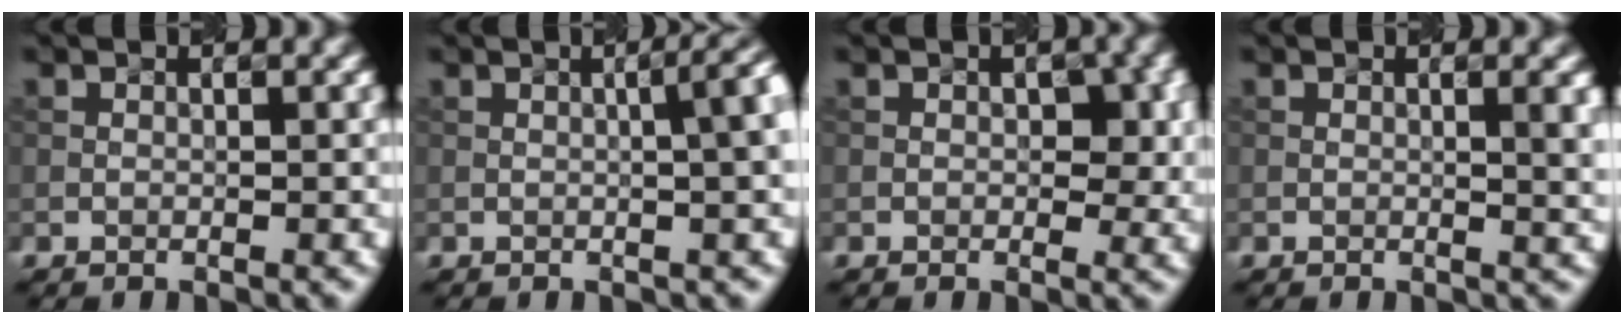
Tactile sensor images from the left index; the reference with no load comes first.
{"total": 6.1, "force": [1.0, 2.6, 5.4], "torque": [-0.018, 0.044, -0.001]}
{"total": 2.9, "force": [0.1, 1.7, 2.4], "torque": [-0.025, -0.001, 0.007]}
{"total": 2.9, "force": [0.4, 0.9, 2.7], "torque": [-0.024, 0.004, 0.009]}